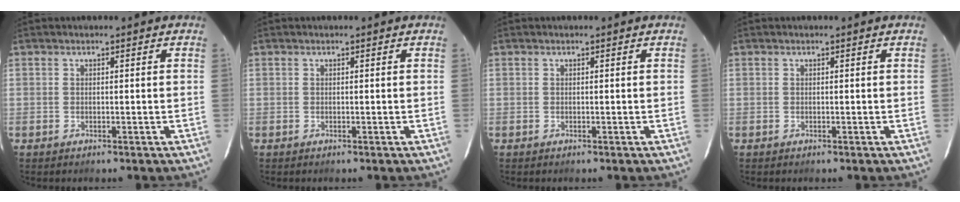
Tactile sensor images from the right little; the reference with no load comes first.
{"total": 0.0}
{"total": 0.0}
{"total": 0.0}